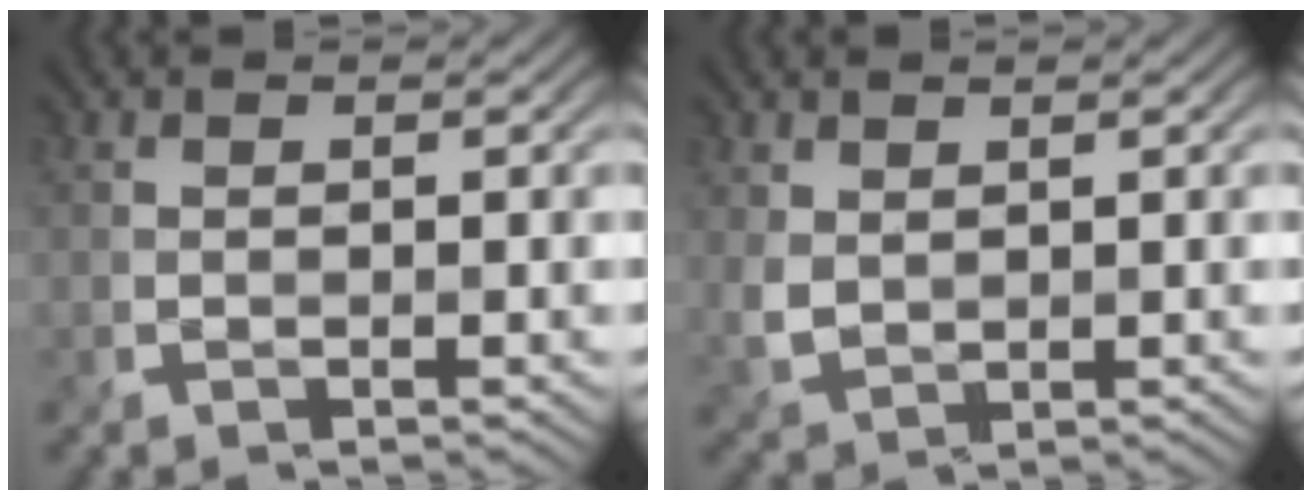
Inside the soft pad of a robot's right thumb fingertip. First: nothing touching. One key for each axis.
{"total": 2.0, "fx": 1.2, "fy": 1.3, "fz": 1.0, "tx": -0.027, "ty": -0.005, "tz": 0.026}